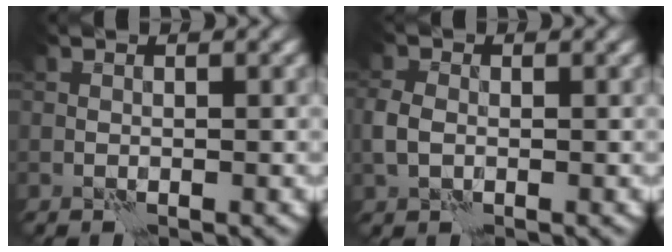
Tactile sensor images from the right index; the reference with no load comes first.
{"total": 2.1, "force": [-0.2, 1.7, 1.2], "torque": [-0.032, 0.006, -0.007]}